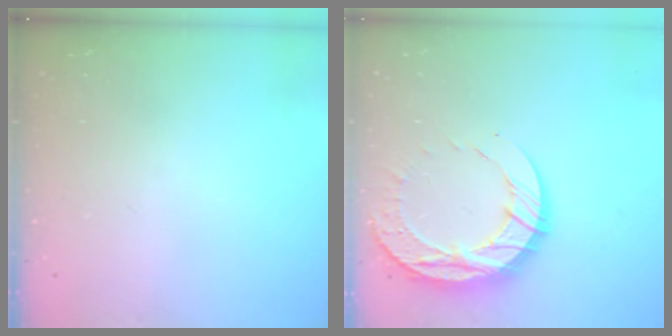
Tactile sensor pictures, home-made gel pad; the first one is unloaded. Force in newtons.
{"total": 13.8, "press": 13.7, "slide": 1.1}